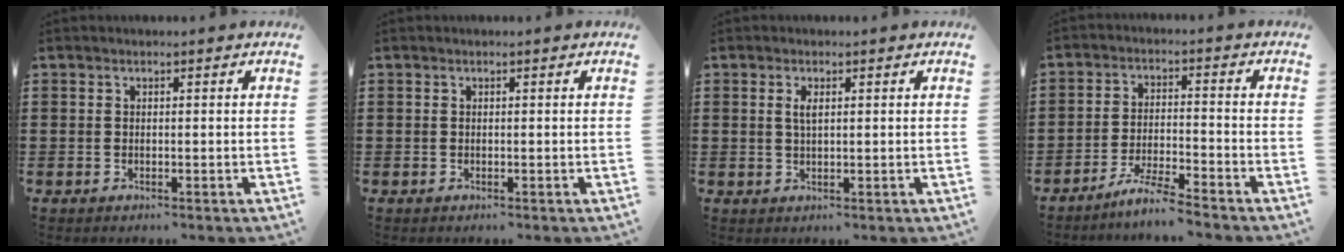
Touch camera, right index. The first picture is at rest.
{"total": 0.0}
{"total": 1.8, "force": [0.5, 0.6, 1.7], "torque": [-0.034, 0.003, 0.008]}
{"total": 5.1, "force": [-4.8, -0.3, 1.9], "torque": [-0.047, -0.006, -0.094]}